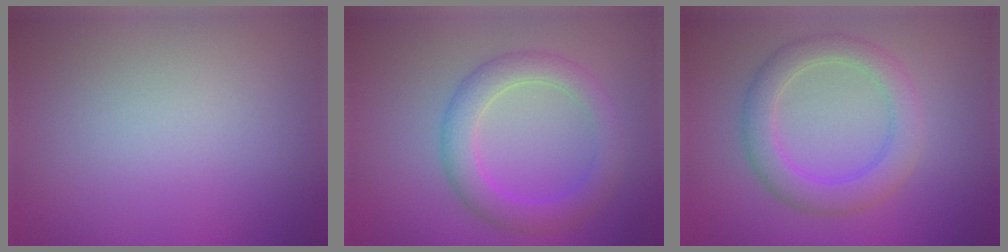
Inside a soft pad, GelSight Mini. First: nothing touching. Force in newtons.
{"total": 3.9, "press": 3.9, "slide": 0.1}
{"total": 4.1, "press": 4.1, "slide": 0.3}